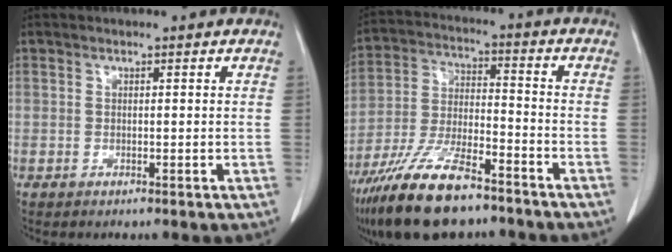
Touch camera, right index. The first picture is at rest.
{"total": 14.7, "force": [-10.8, 3.7, 9.2], "torque": [-0.187, -0.021, -0.200]}